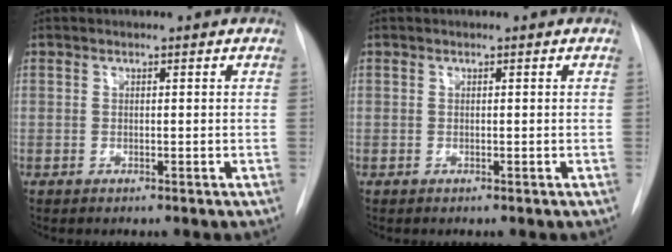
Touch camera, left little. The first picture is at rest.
{"total": 0.0}